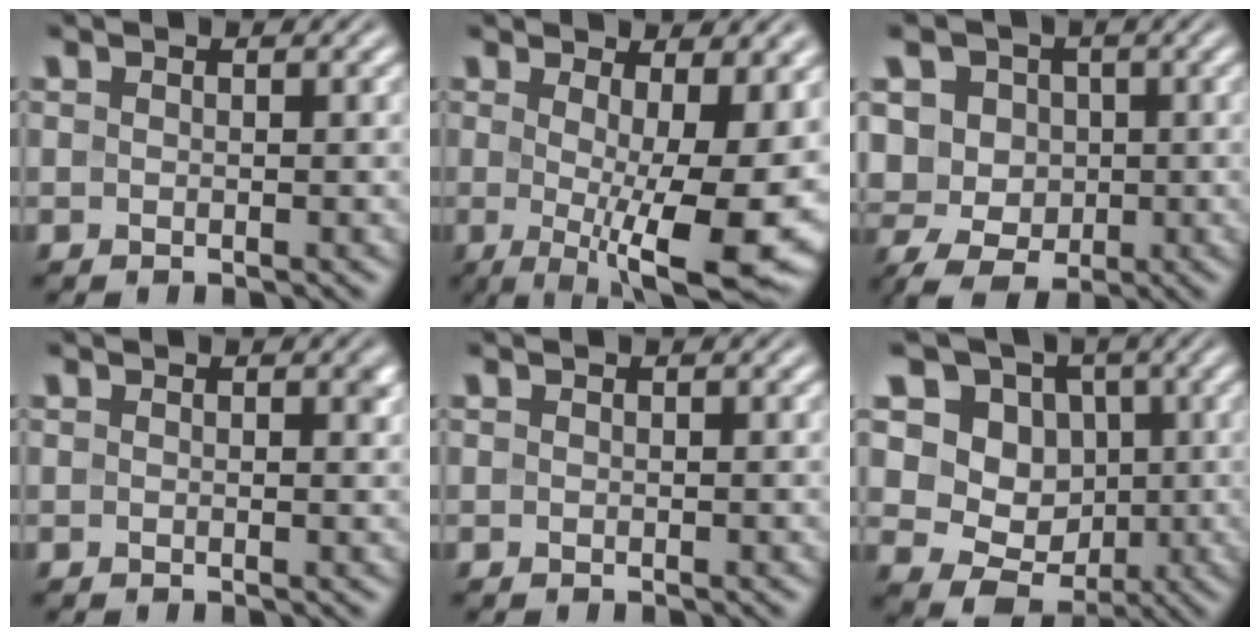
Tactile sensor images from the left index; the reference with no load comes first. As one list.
[{"total": 11.7, "force": [-0.6, 3.2, 11.2], "torque": [-0.143, -0.018, 0.000]}, {"total": 5.5, "force": [0.4, 4.8, 2.8], "torque": [-0.056, 0.020, -0.004]}, {"total": 0.8, "force": [0.3, 0.2, 0.7], "torque": [-0.008, -0.002, 0.004]}, {"total": 0.0}, {"total": 11.0, "force": [3.1, 9.2, 5.2], "torque": [-0.099, 0.019, 0.043]}]